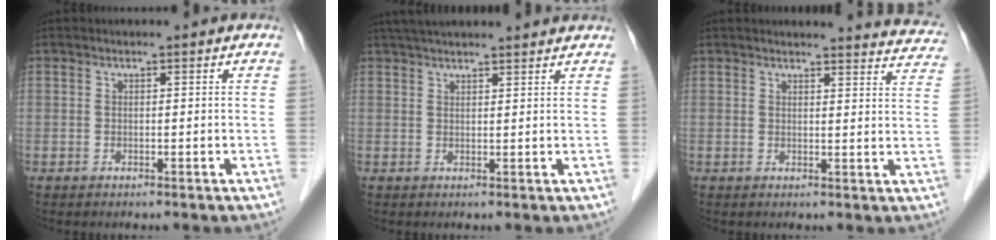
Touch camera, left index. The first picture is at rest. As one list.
[{"total": 12.5, "force": [11.3, 1.1, 5.2], "torque": [-0.083, 0.041, 0.156]}, {"total": 11.0, "force": [10.9, 1.1, 1.6], "torque": [0.008, -0.048, 0.090]}]